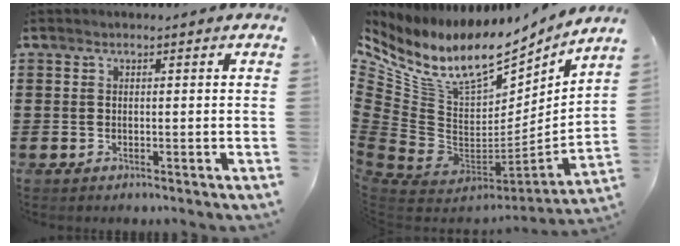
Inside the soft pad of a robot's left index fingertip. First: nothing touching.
{"total": 14.1, "force": [9.2, 6.4, 8.4], "torque": [-0.205, -0.074, 0.156]}